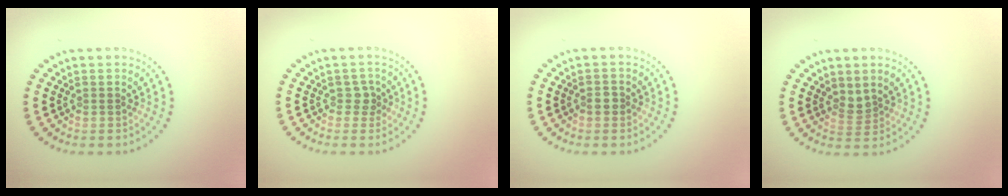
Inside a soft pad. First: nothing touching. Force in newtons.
{"total": 1.2, "press": 1.0, "slide": 0.6}
{"total": 1.0, "press": 1.0, "slide": 0.4}
{"total": 1.4, "press": 1.1, "slide": 0.9}